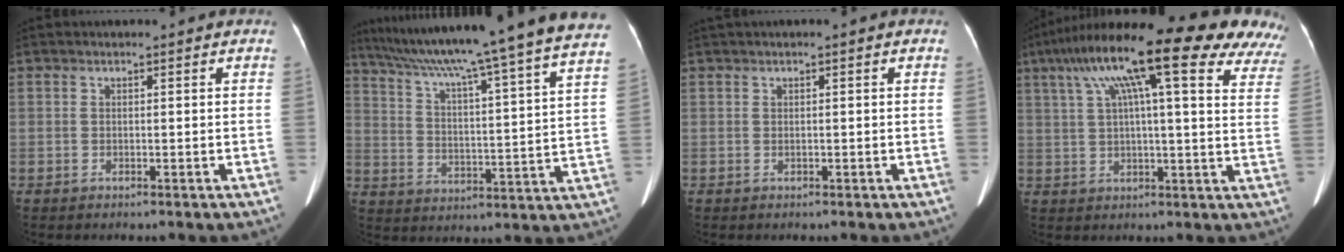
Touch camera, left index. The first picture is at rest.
{"total": 29.5, "force": [25.8, -1.8, 14.1], "torque": [-0.235, -0.053, 0.345]}
{"total": 0.6, "force": [0.2, 0.0, 0.6], "torque": [-0.017, 0.012, 0.008]}
{"total": 27.8, "force": [18.5, 4.8, 20.1], "torque": [-0.274, 0.059, 0.241]}